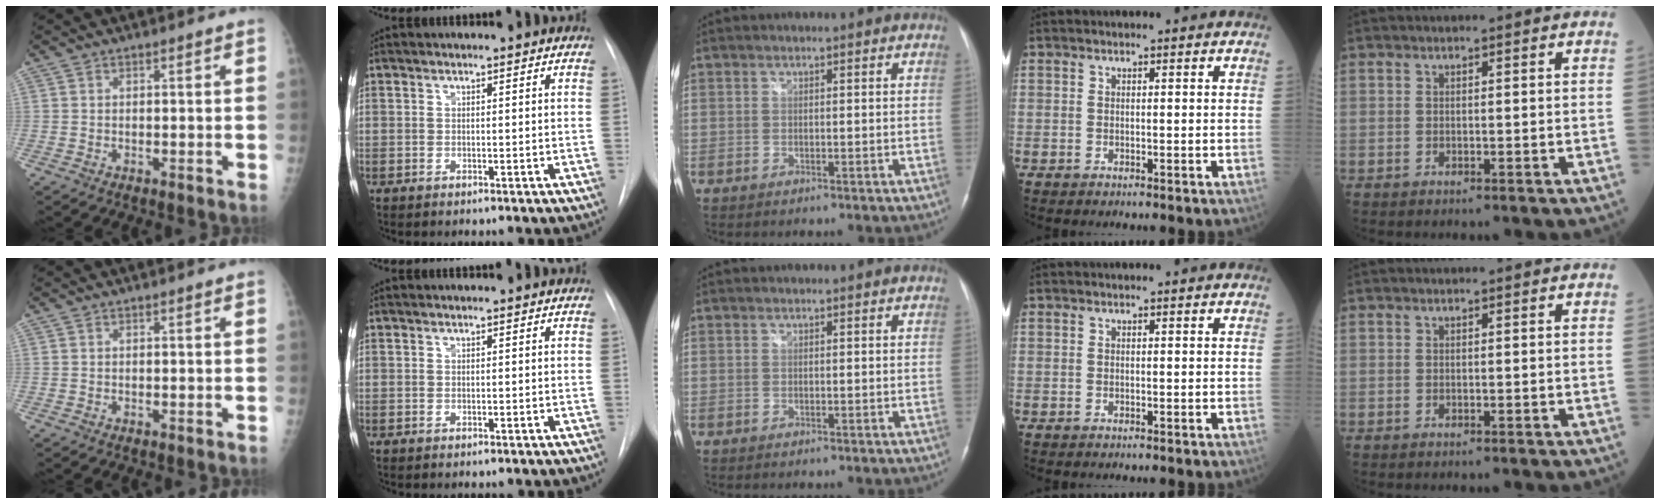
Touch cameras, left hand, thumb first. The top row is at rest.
{}